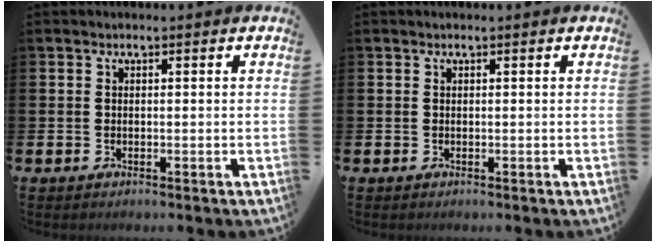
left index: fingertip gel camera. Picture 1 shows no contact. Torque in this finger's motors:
{"motor_torque": [-0.01, 0.01, 0.00, -0.01]}